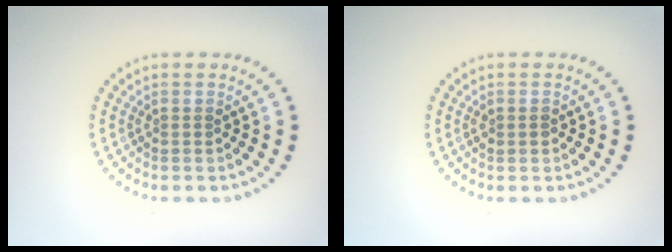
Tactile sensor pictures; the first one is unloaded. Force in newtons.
{"total": 0.8, "press": 0.7, "slide": 0.1}